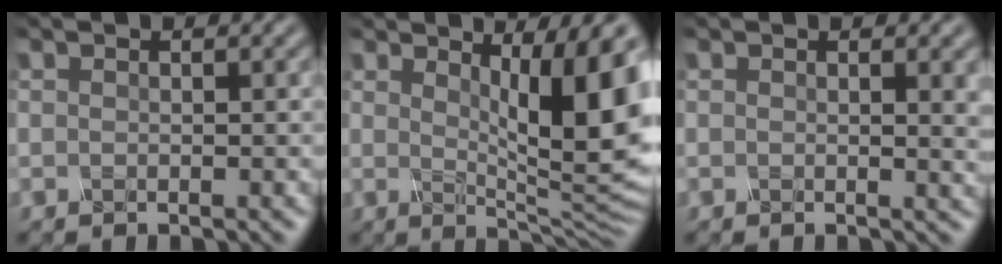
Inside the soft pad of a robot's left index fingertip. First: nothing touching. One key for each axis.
{"total": 9.8, "fx": 2.1, "fy": 2.3, "fz": 9.3, "tx": -0.131, "ty": -0.014, "tz": 0.041}
{"total": 2.7, "fx": 0.7, "fy": 0.9, "fz": 2.4, "tx": -0.022, "ty": -0.002, "tz": 0.010}